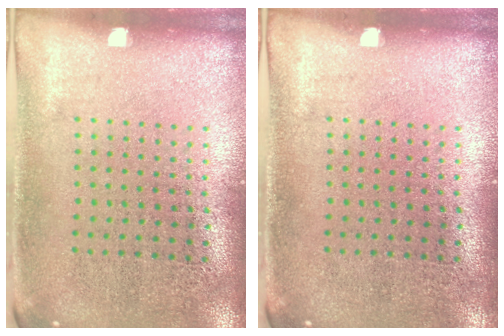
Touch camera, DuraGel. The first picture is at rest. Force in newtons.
{"total": 0.0}